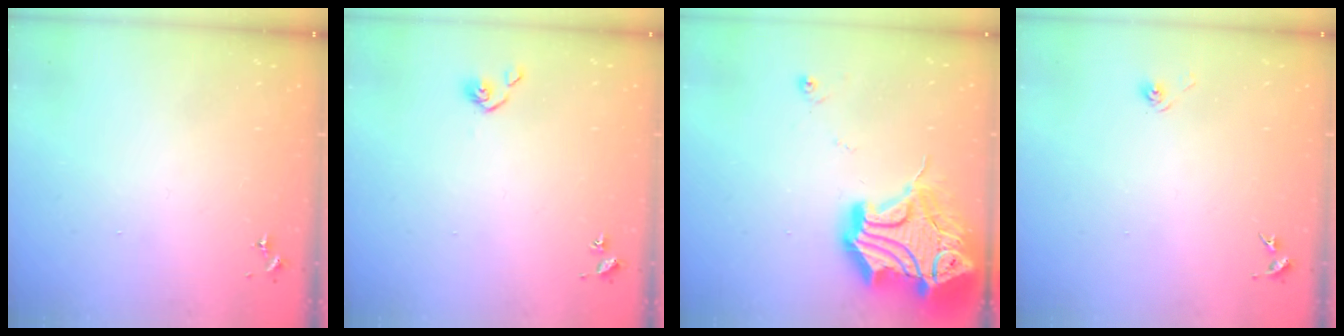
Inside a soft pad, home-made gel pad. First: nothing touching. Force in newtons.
{"total": 4.9, "press": 4.8, "slide": 0.7}
{"total": 26.3, "press": 26.1, "slide": 3.2}
{"total": 3.1, "press": 2.6, "slide": 1.7}